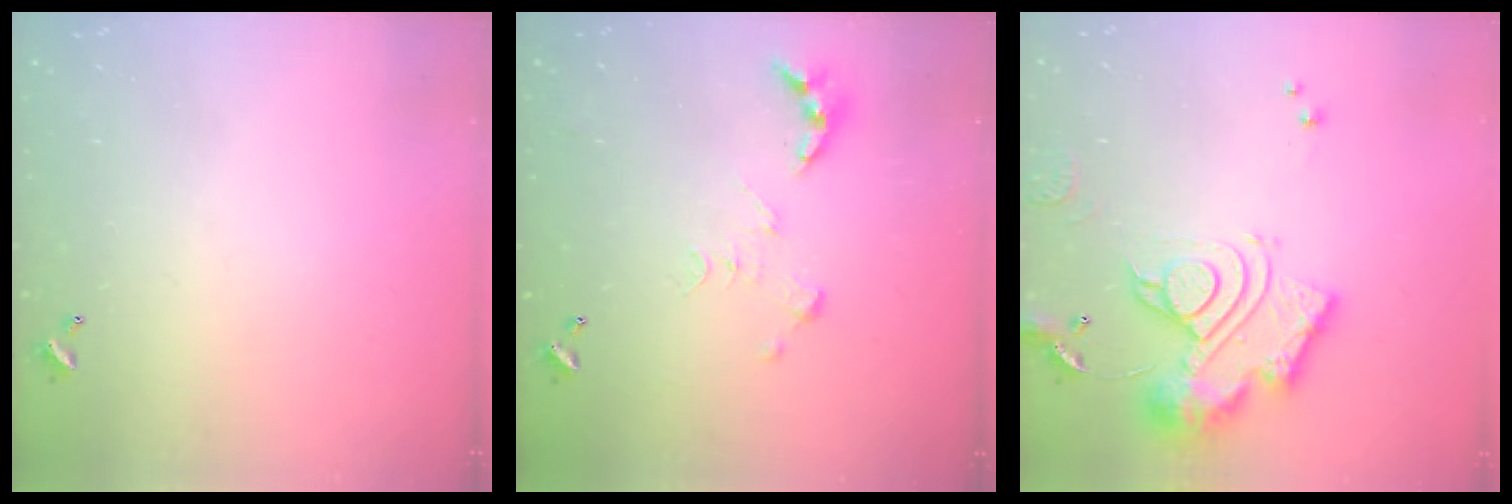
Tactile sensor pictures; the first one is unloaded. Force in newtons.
{"total": 0.0}
{"total": 17.7, "press": 17.6, "slide": 2.1}